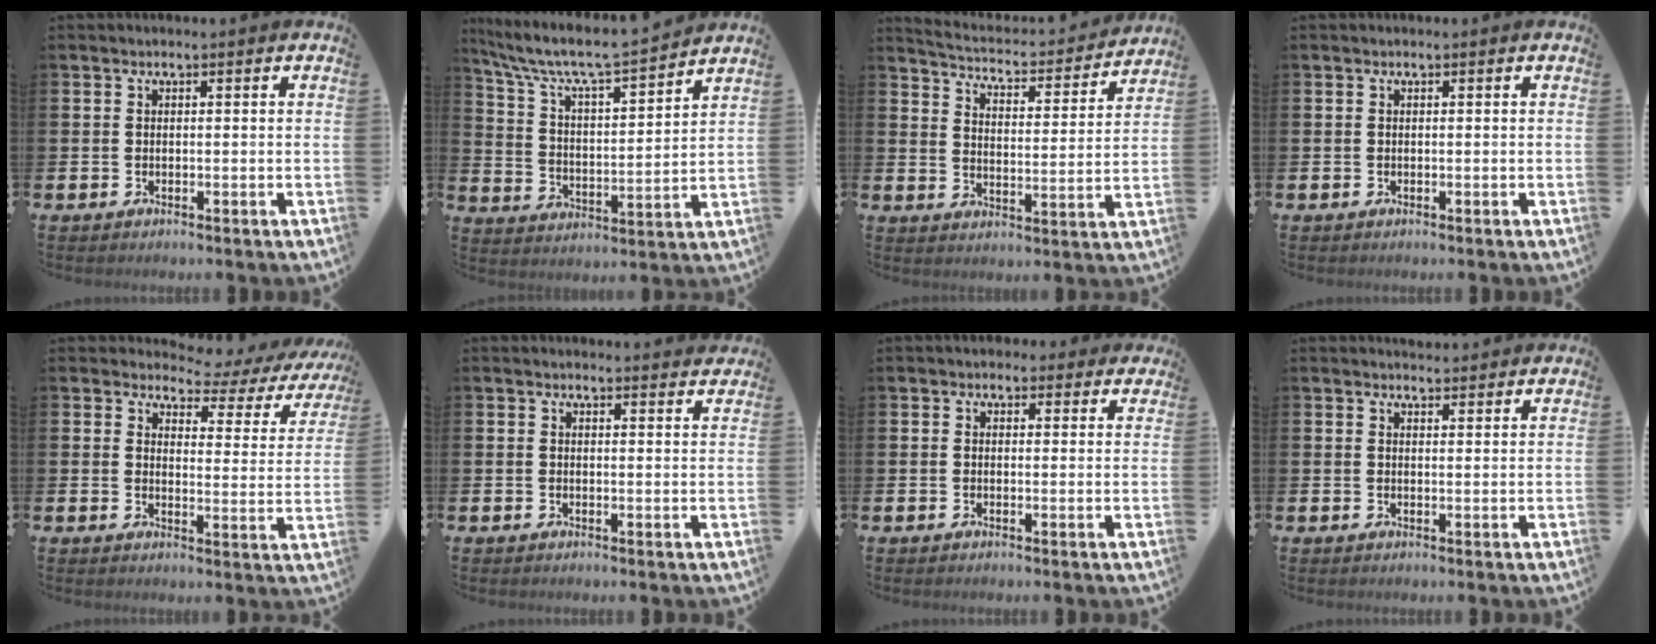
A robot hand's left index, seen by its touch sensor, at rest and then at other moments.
{"total": 7.6, "force": [7.0, 0.9, 2.9], "torque": [-0.091, -0.052, 0.114]}
{"total": 4.3, "force": [4.2, 0.6, 0.7], "torque": [-0.040, -0.040, 0.066]}
{"total": 0.0}
{"total": 3.8, "force": [3.2, 1.7, 1.1], "torque": [-0.029, -0.033, 0.044]}
{"total": 1.6, "force": [1.6, 0.1, -0.1], "torque": [0.009, -0.011, 0.027]}
{"total": 2.1, "force": [1.7, 1.2, 0.0], "torque": [0.010, -0.003, 0.027]}
{"total": 2.6, "force": [2.6, 0.4, -0.1], "torque": [0.007, -0.016, 0.045]}